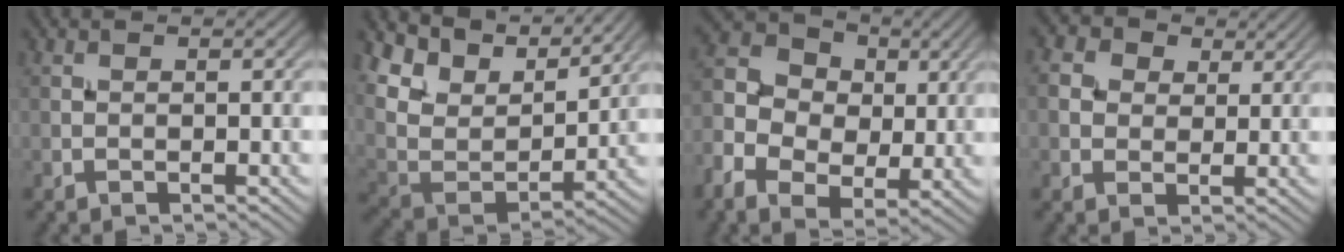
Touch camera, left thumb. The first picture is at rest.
{"total": 12.8, "force": [9.9, 5.1, 6.4], "torque": [-0.194, 0.013, 0.160]}
{"total": 10.7, "force": [-0.9, 8.2, 6.8], "torque": [-0.178, -0.003, -0.017]}
{"total": 5.7, "force": [2.4, 4.3, 2.7], "torque": [-0.089, 0.003, 0.040]}